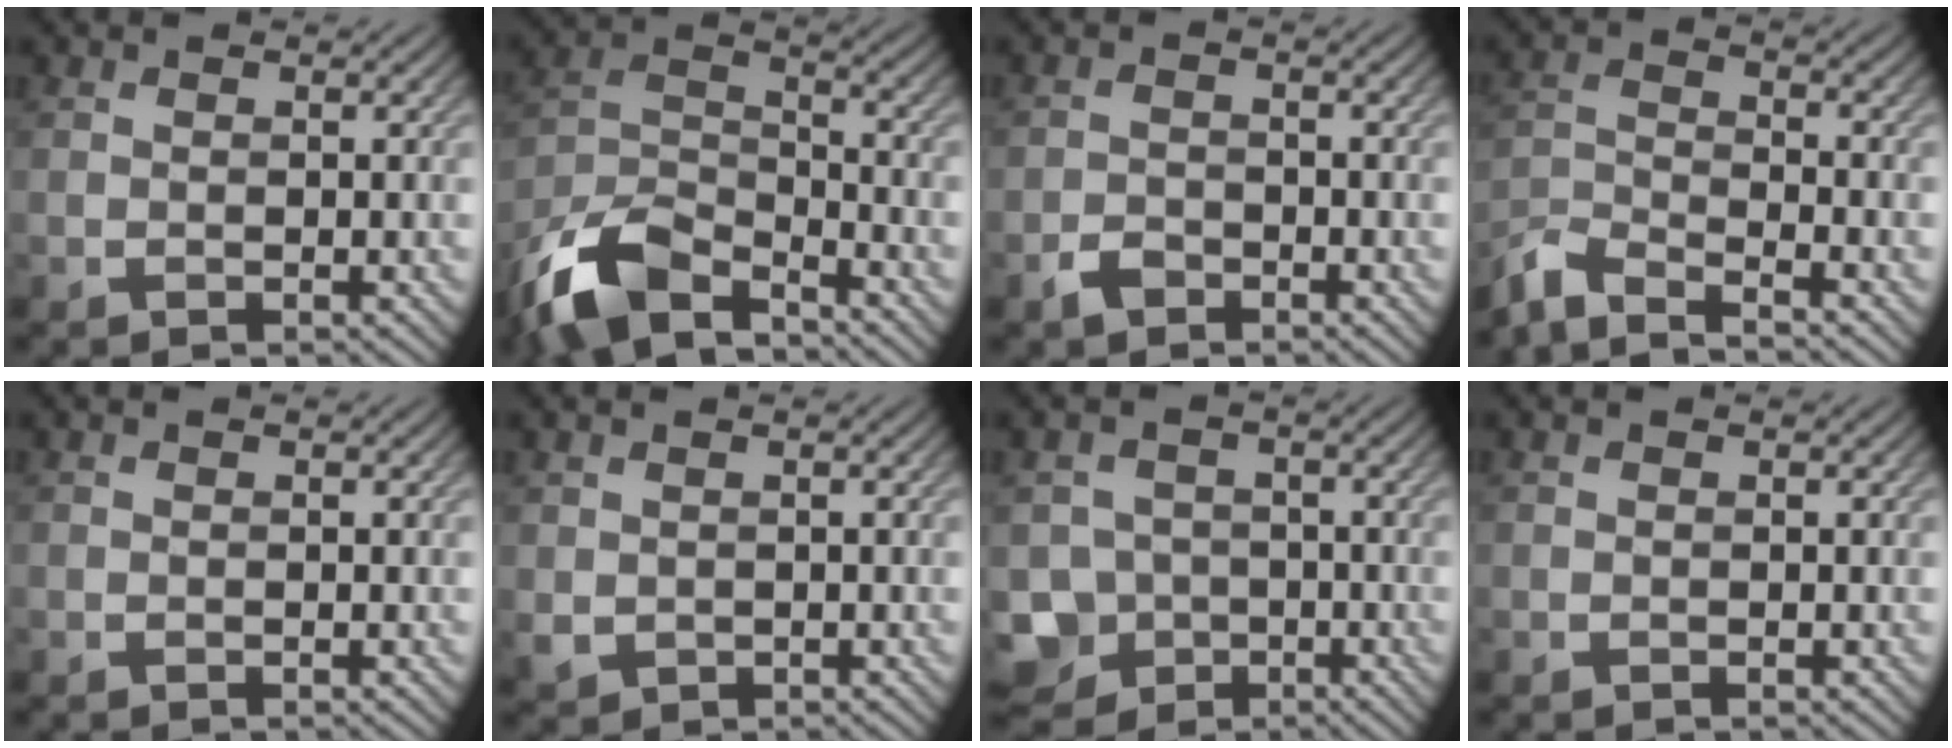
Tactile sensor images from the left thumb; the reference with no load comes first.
{"total": 11.9, "force": [-8.9, 4.4, 6.5], "torque": [-0.135, -0.004, -0.190]}
{"total": 2.1, "force": [-1.5, 1.1, 0.8], "torque": [-0.015, 0.002, -0.032]}
{"total": 6.4, "force": [-5.7, 1.2, 2.7], "torque": [-0.063, -0.011, -0.120]}
{"total": 0.0}
{"total": 1.4, "force": [0.4, 1.2, 0.6], "torque": [-0.019, -0.007, 0.011]}
{"total": 8.6, "force": [-4.3, 7.1, 2.1], "torque": [-0.056, -0.034, -0.088]}
{"total": 0.0}